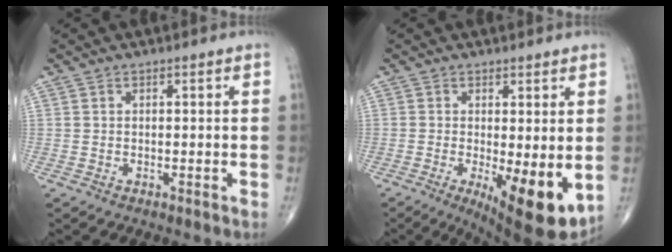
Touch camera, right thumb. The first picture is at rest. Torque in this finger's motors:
{"motor_torque": [1.71, 1.87, 0.57, -0.51, 0.36]}